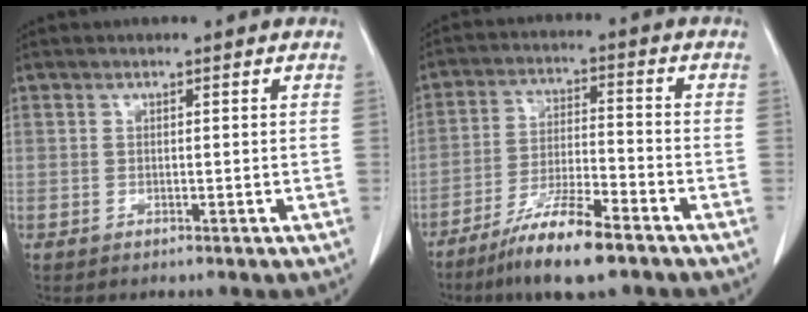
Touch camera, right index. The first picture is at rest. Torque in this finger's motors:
{"motor_torque": [0.64, -0.69, 0.56, 0.15]}